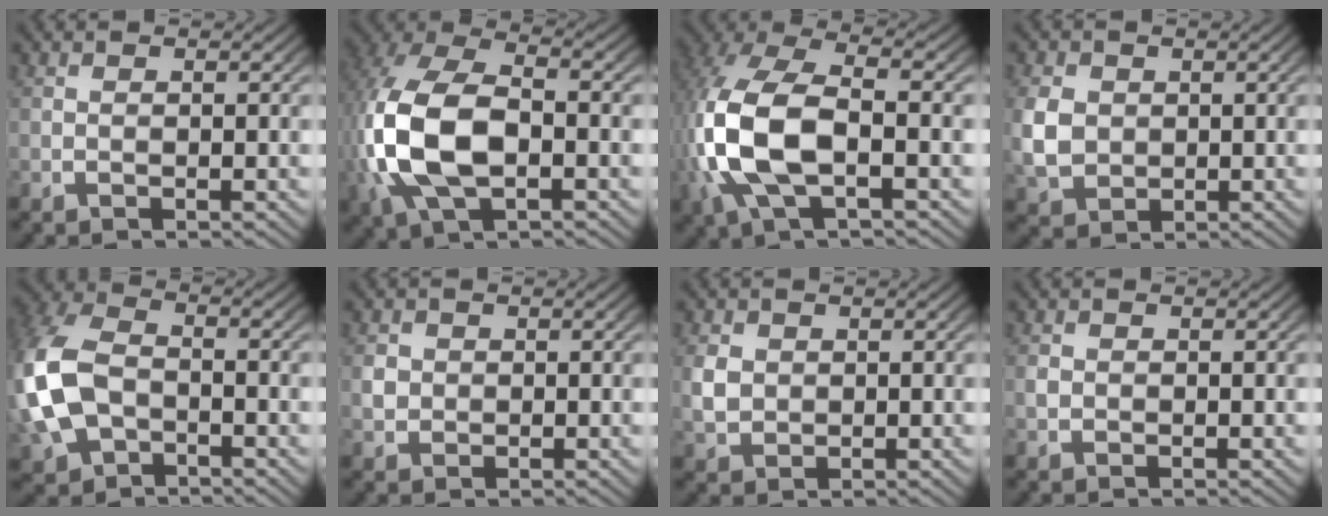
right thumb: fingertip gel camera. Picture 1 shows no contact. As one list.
[{"total": 13.7, "force": [-1.0, 8.8, 10.4], "torque": [-0.284, -0.049, 0.009]}, {"total": 12.6, "force": [-0.9, 7.4, 10.1], "torque": [-0.278, -0.043, 0.007]}, {"total": 4.4, "force": [0.2, 3.7, 2.3], "torque": [-0.067, -0.016, 0.020]}, {"total": 9.4, "force": [-1.4, 7.3, 5.7], "torque": [-0.185, -0.037, -0.003]}, {"total": 1.8, "force": [0.2, 1.7, 0.6], "torque": [-0.018, -0.005, 0.008]}, {"total": 2.5, "force": [0.4, 2.1, 1.2], "torque": [-0.031, -0.006, 0.018]}, {"total": 0.7, "force": [0.0, 0.6, 0.2], "torque": [-0.007, -0.003, 0.002]}]